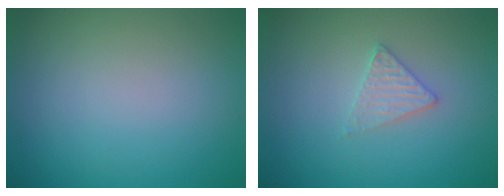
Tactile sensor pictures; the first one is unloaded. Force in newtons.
{"total": 1.8, "press": 1.8, "slide": 0.3}